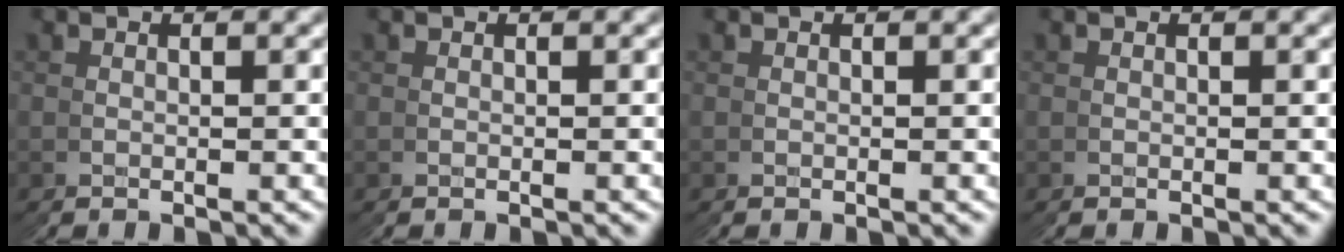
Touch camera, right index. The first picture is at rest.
{"total": 0.0}
{"total": 0.0}
{"total": 0.0}